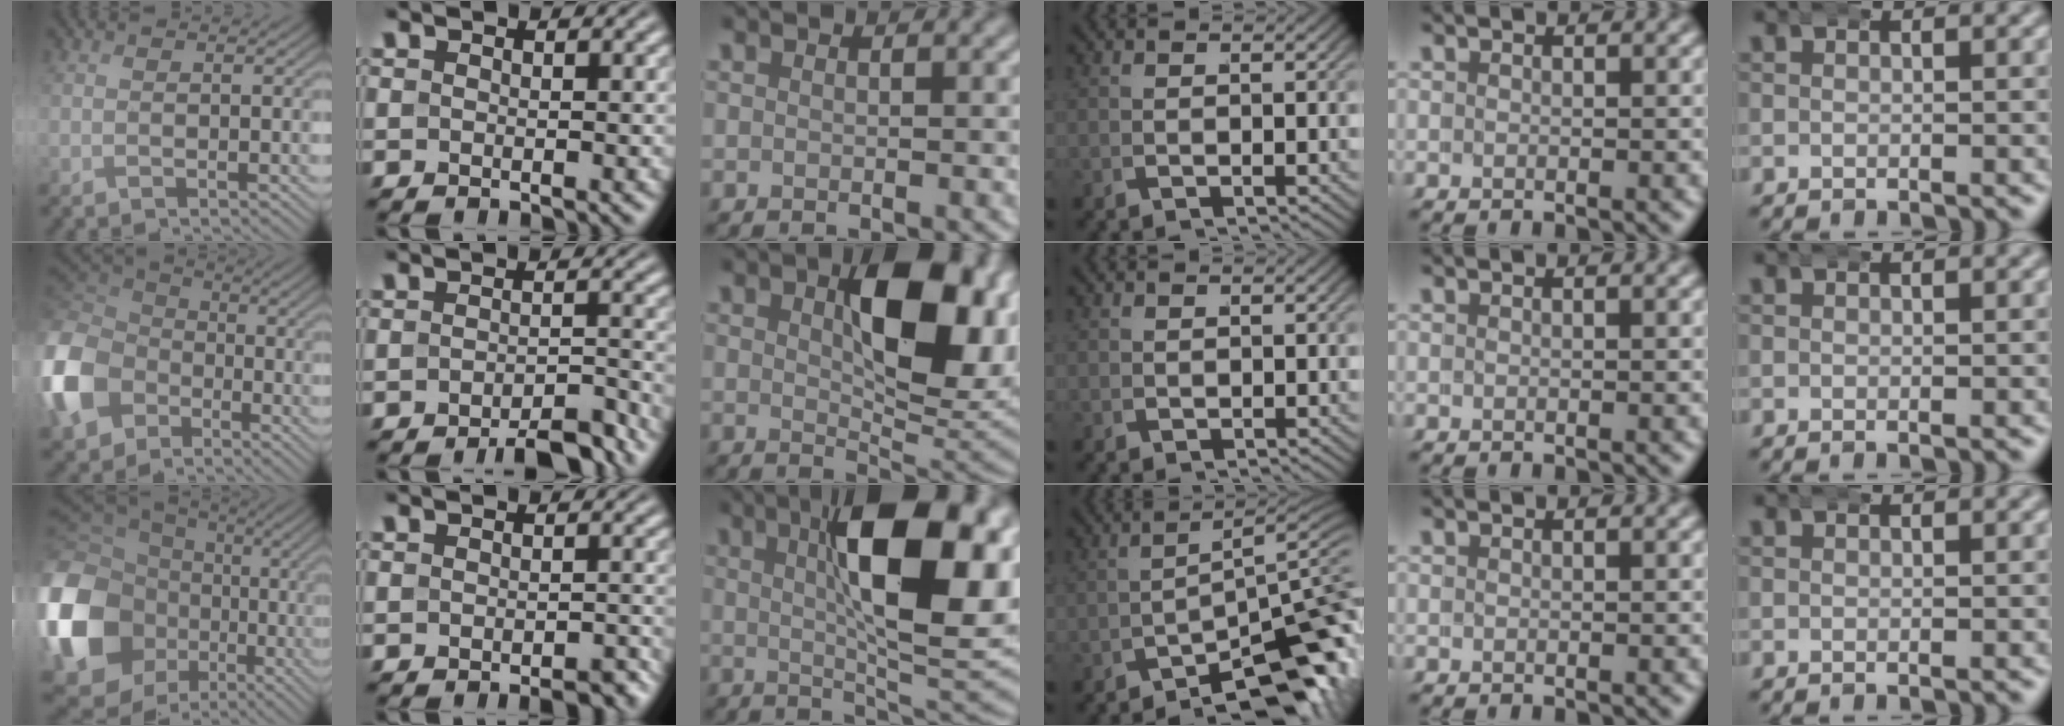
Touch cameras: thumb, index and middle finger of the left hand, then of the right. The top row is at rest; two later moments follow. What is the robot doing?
{"motion": "wrap", "object": "bandana"}